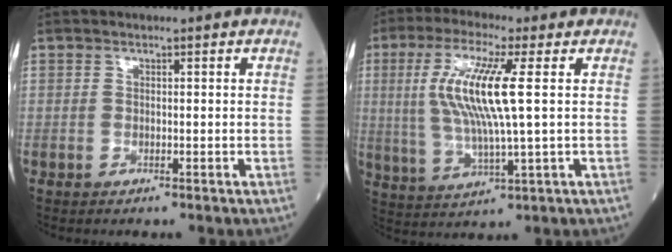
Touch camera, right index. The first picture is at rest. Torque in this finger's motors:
{"motor_torque": [1.45, 0.68, 0.63, 0.21]}